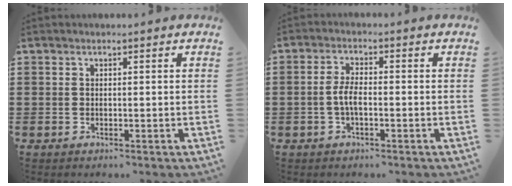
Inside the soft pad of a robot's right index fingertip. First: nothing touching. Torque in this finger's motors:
{"motor_torque": [1.01, 1.13, 0.27, 0.11]}